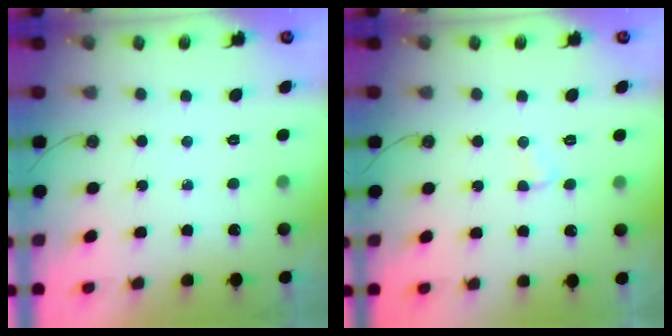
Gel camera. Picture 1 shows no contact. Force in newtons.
{"total": 2.5, "press": 2.5, "slide": 0.4}